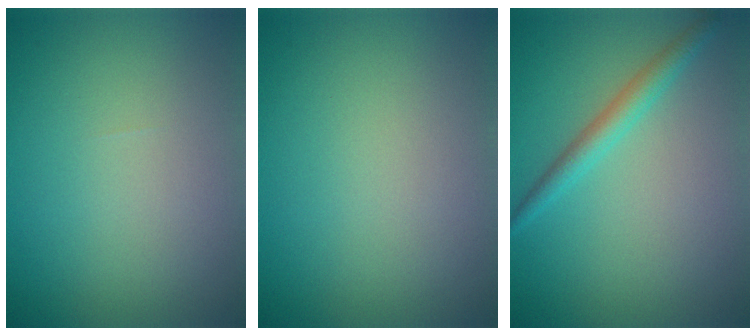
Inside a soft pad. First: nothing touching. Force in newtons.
{"total": 0.0}
{"total": 2.2, "press": 2.2, "slide": 0.1}